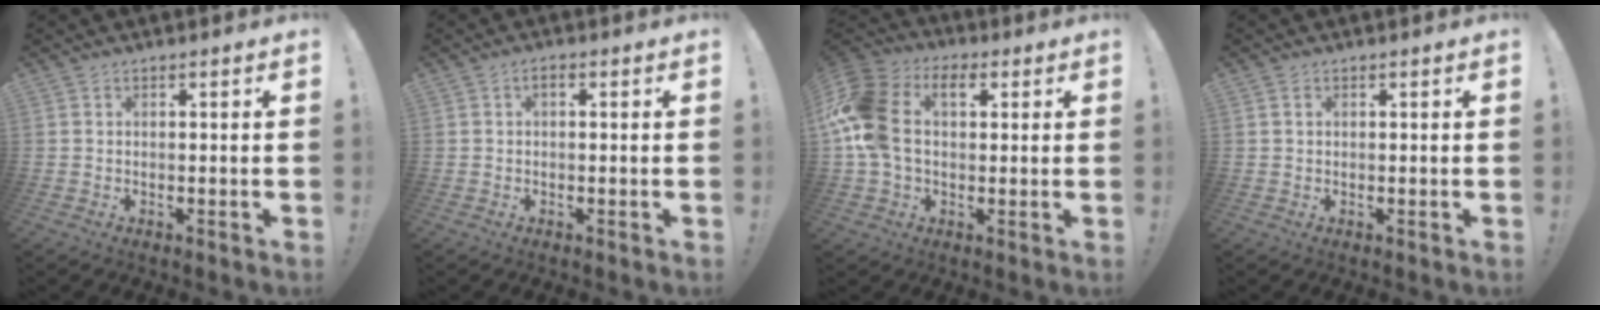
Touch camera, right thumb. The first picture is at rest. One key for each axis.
{"total": 1.3, "fx": -0.2, "fy": 0.6, "fz": 1.1, "tx": -0.027, "ty": 0.008, "tz": -0.004}
{"total": 16.6, "fx": 2.9, "fy": 11.4, "fz": 11.7, "tx": -0.251, "ty": 0.010, "tz": 0.050}
{"total": 0.7, "fx": 0.3, "fy": 0.6, "fz": 0.2, "tx": -0.010, "ty": 0.005, "tz": 0.007}